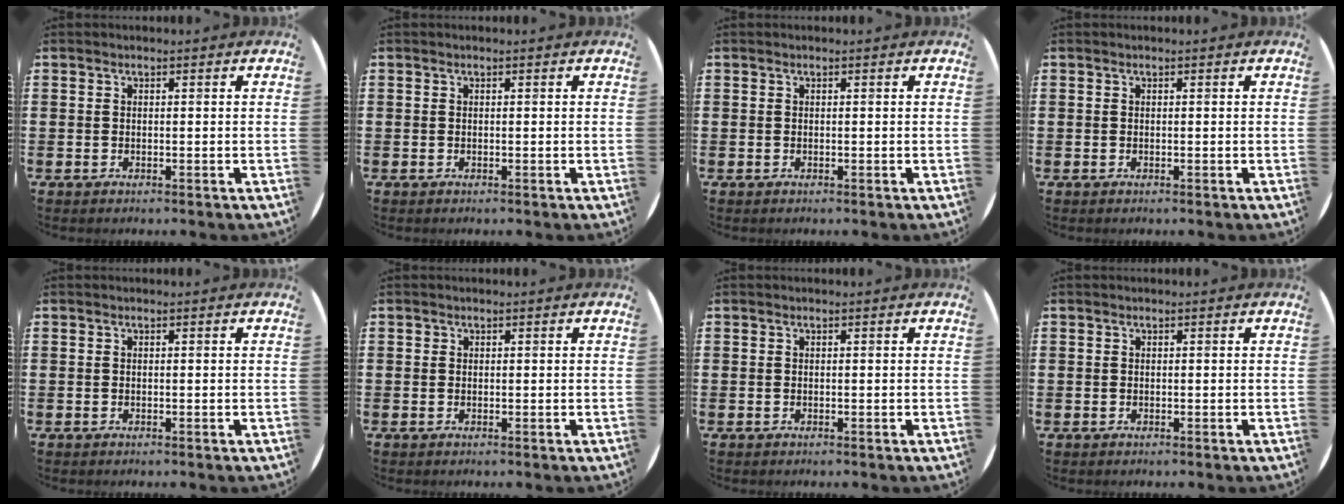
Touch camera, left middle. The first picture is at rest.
{"total": 0.0}
{"total": 0.0}
{"total": 0.0}
{"total": 0.0}
{"total": 0.0}
{"total": 0.0}
{"total": 0.0}